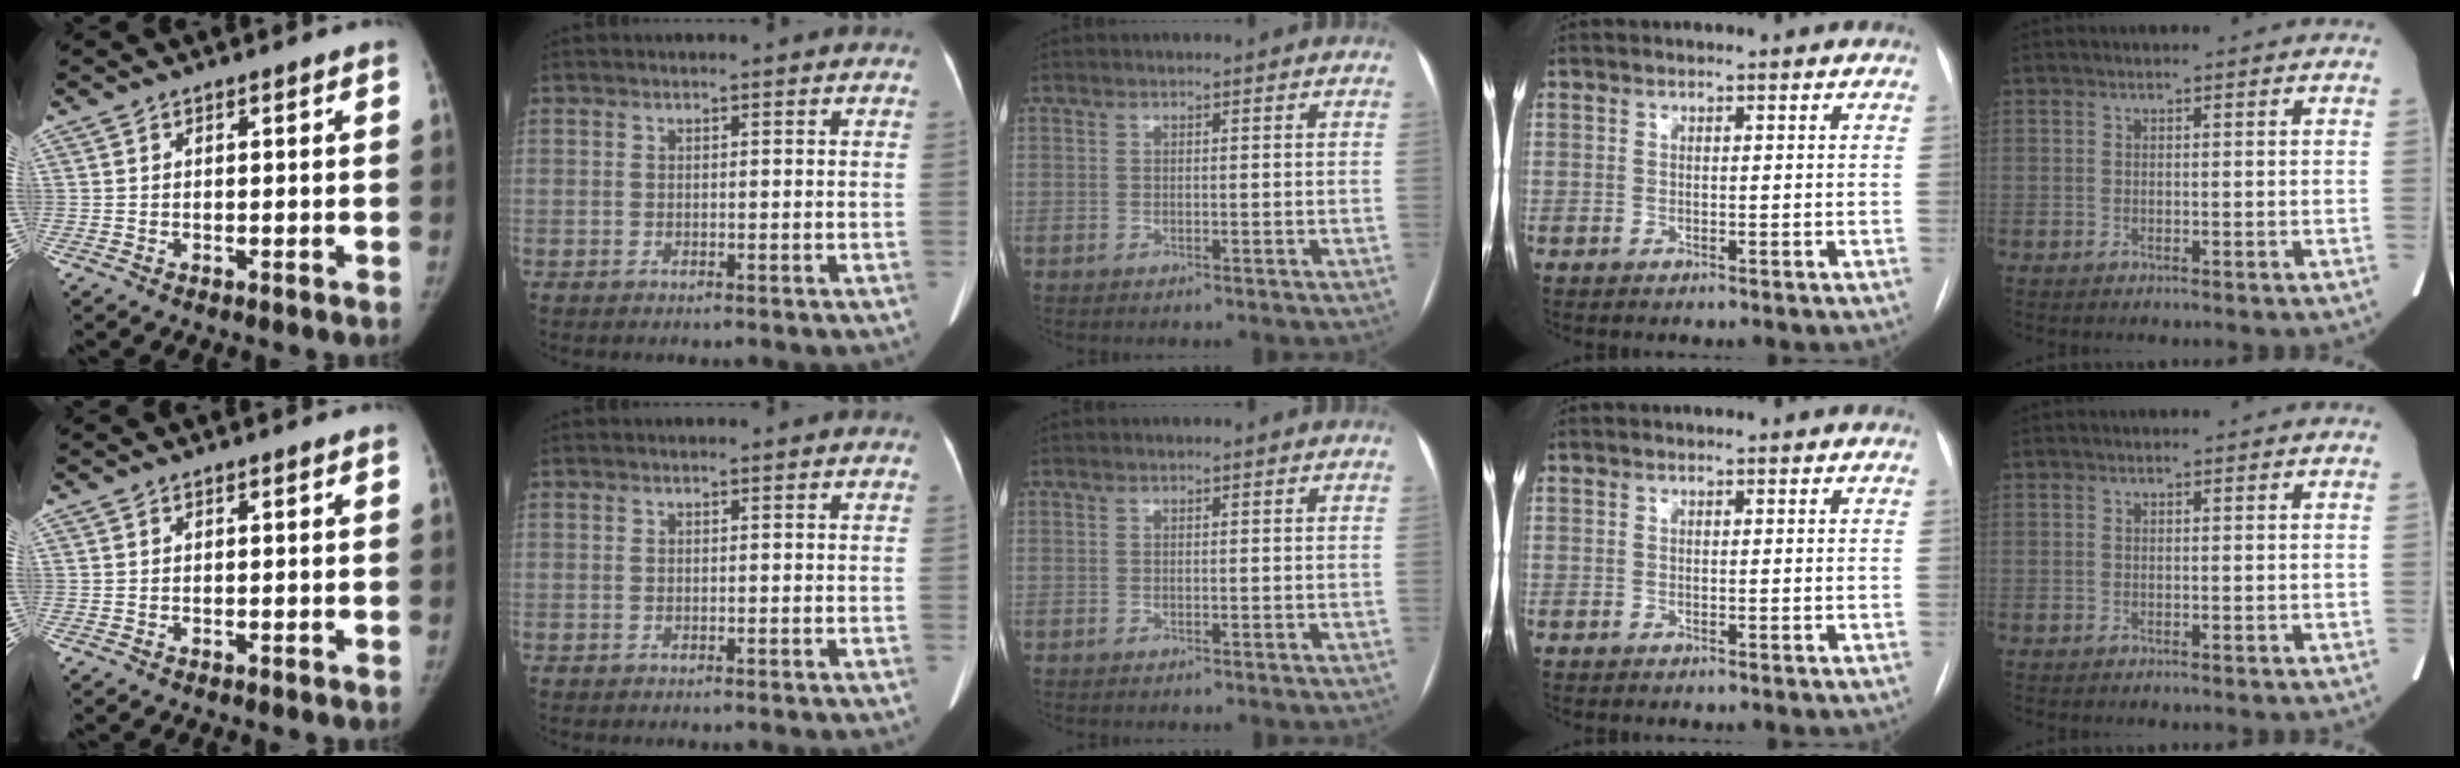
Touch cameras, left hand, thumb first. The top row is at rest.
{}